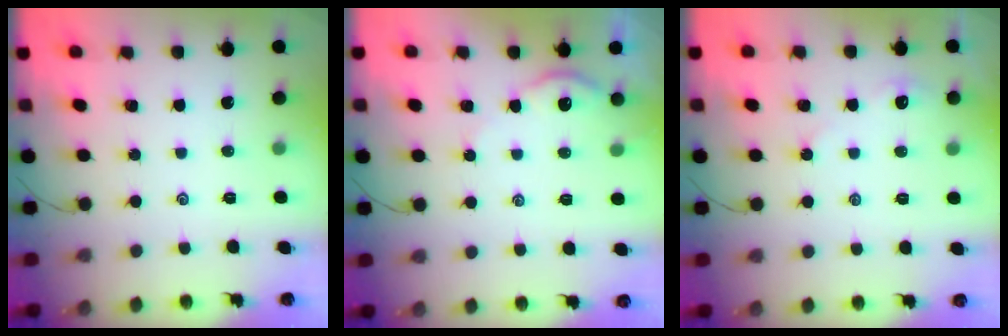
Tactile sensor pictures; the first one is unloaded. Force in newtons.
{"total": 3.2, "press": 3.2, "slide": 0.3}
{"total": 2.5, "press": 2.5, "slide": 0.6}